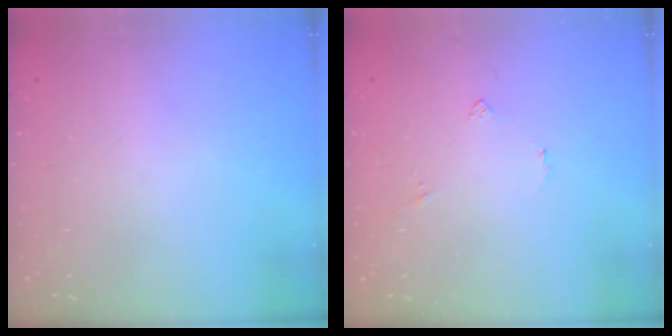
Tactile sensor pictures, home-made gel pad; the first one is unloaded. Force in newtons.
{"total": 2.7, "press": 2.7, "slide": 0.5}